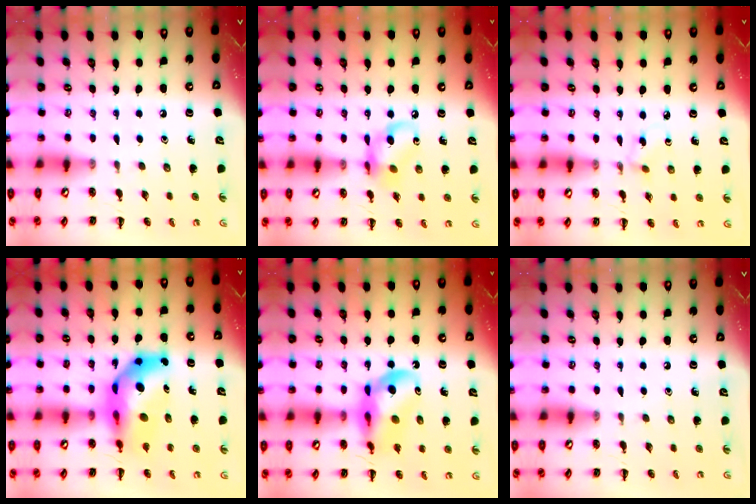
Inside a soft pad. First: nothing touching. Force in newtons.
{"total": 10.1, "press": 9.9, "slide": 1.6}
{"total": 2.6, "press": 2.3, "slide": 1.1}
{"total": 11.8, "press": 11.2, "slide": 3.7}
{"total": 12.9, "press": 12.4, "slide": 3.5}
{"total": 0.0}